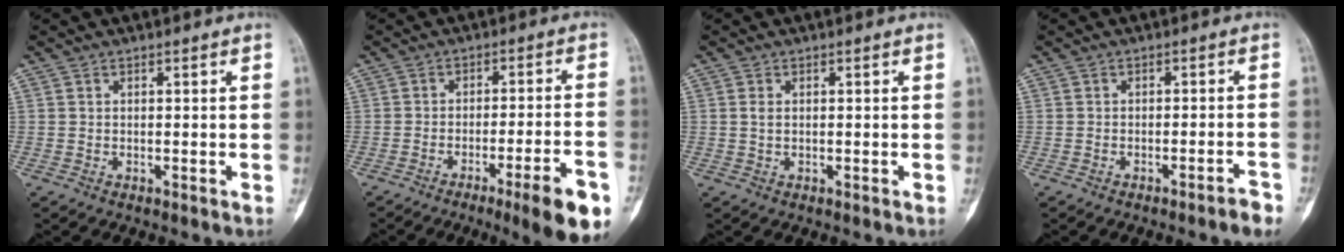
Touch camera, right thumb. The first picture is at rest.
{"total": 11.9, "force": [-6.3, 1.3, 10.0], "torque": [-0.141, 0.019, -0.086]}
{"total": 1.2, "force": [0.2, 0.7, 1.0], "torque": [-0.020, 0.000, 0.004]}
{"total": 2.9, "force": [-2.2, 0.1, 1.9], "torque": [-0.031, 0.018, -0.027]}